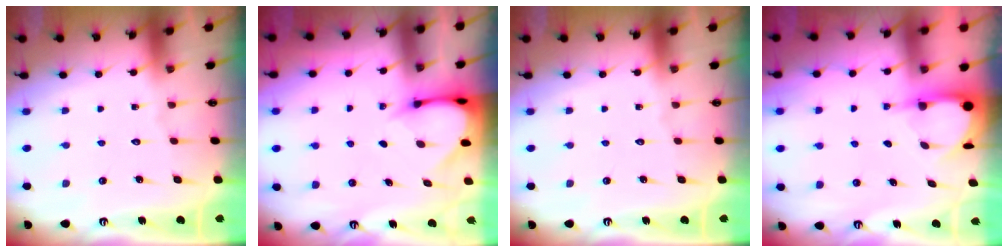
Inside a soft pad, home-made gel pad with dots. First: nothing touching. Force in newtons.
{"total": 3.3, "press": 3.3, "slide": 0.2}
{"total": 0.0}
{"total": 3.9, "press": 3.9, "slide": 0.3}